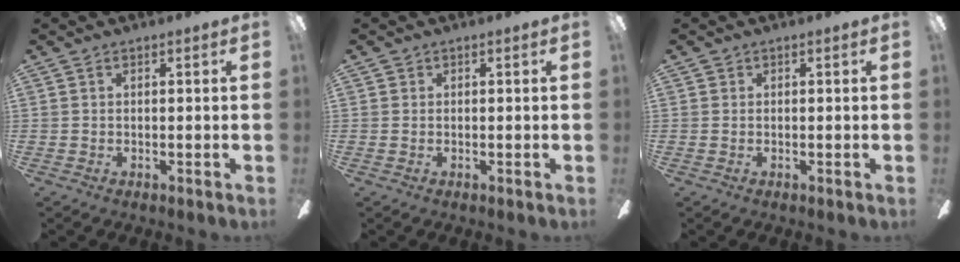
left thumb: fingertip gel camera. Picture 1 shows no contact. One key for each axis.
{"total": 0.0}
{"total": 0.0}